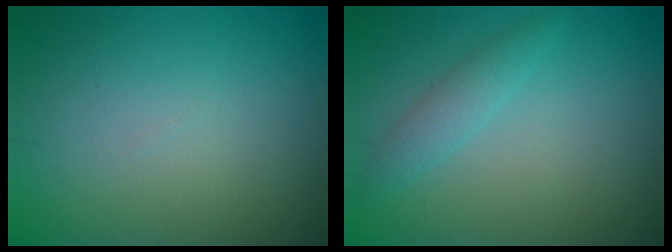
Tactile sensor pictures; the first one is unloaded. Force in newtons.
{"total": 1.8, "press": 1.8, "slide": 0.1}